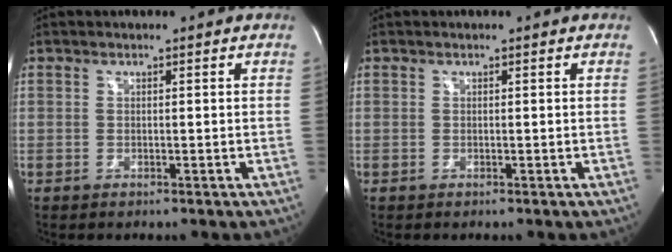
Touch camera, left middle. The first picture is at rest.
{"total": 0.0}